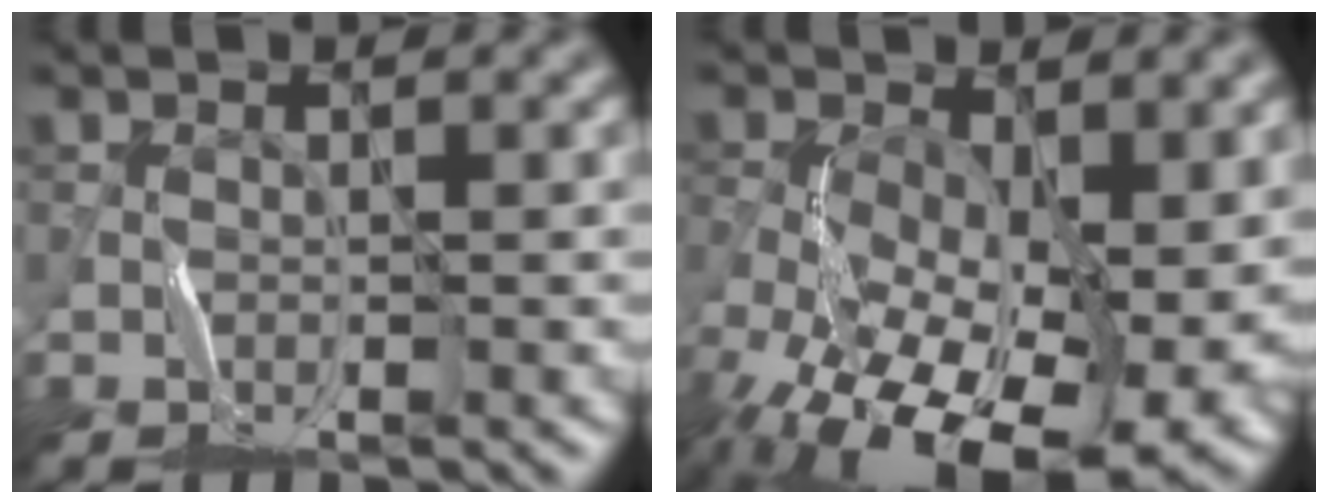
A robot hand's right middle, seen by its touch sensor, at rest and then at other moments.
{"total": 16.7, "force": [-5.3, 8.8, 13.1], "torque": [-0.252, -0.037, -0.072]}